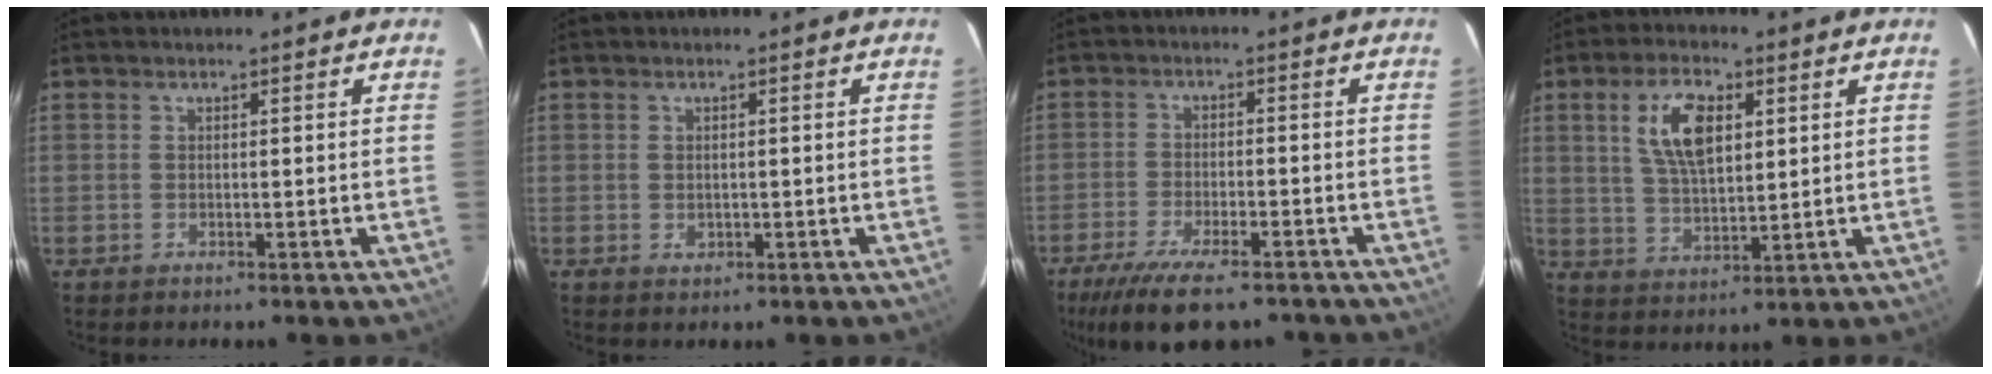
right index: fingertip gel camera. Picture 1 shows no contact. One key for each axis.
{"total": 1.2, "fx": -0.2, "fy": 1.1, "fz": 0.6, "tx": -0.010, "ty": -0.001, "tz": -0.001}
{"total": 14.1, "fx": -10.7, "fy": 4.4, "fz": 8.1, "tx": -0.175, "ty": -0.035, "tz": -0.174}
{"total": 9.8, "fx": 3.4, "fy": 4.7, "fz": 7.9, "tx": -0.155, "ty": 0.010, "tz": 0.068}